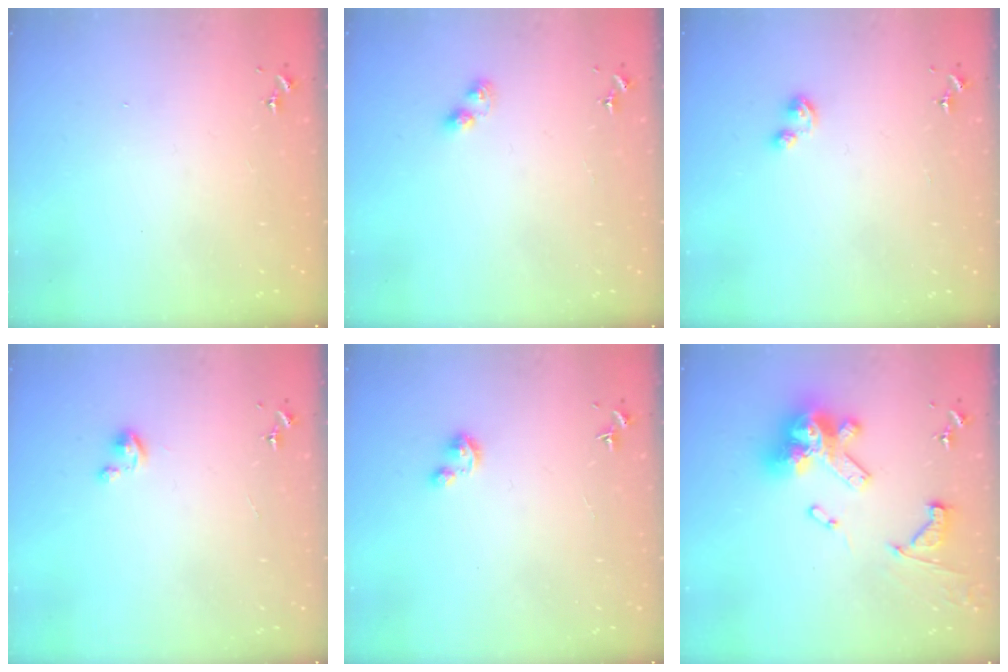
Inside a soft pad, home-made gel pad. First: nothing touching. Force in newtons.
{"total": 2.8, "press": 2.8, "slide": 0.5}
{"total": 3.2, "press": 3.1, "slide": 0.4}
{"total": 2.3, "press": 2.2, "slide": 0.2}
{"total": 2.7, "press": 2.7, "slide": 0.3}
{"total": 20.0, "press": 19.9, "slide": 2.2}